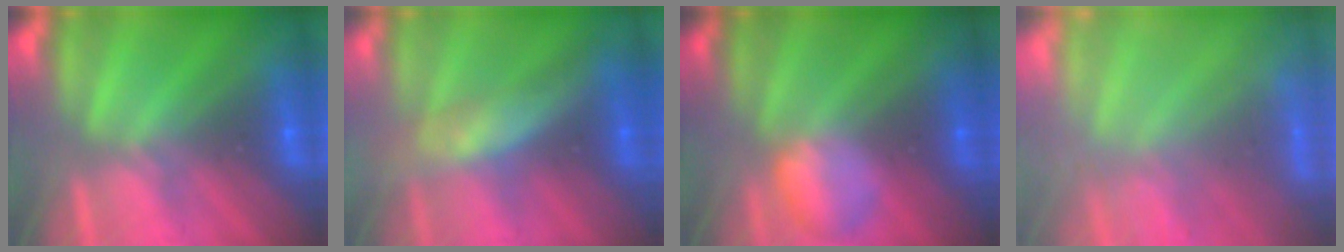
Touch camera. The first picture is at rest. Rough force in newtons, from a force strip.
{"total": 3.4}
{"total": 2.4}
{"total": 7.4}